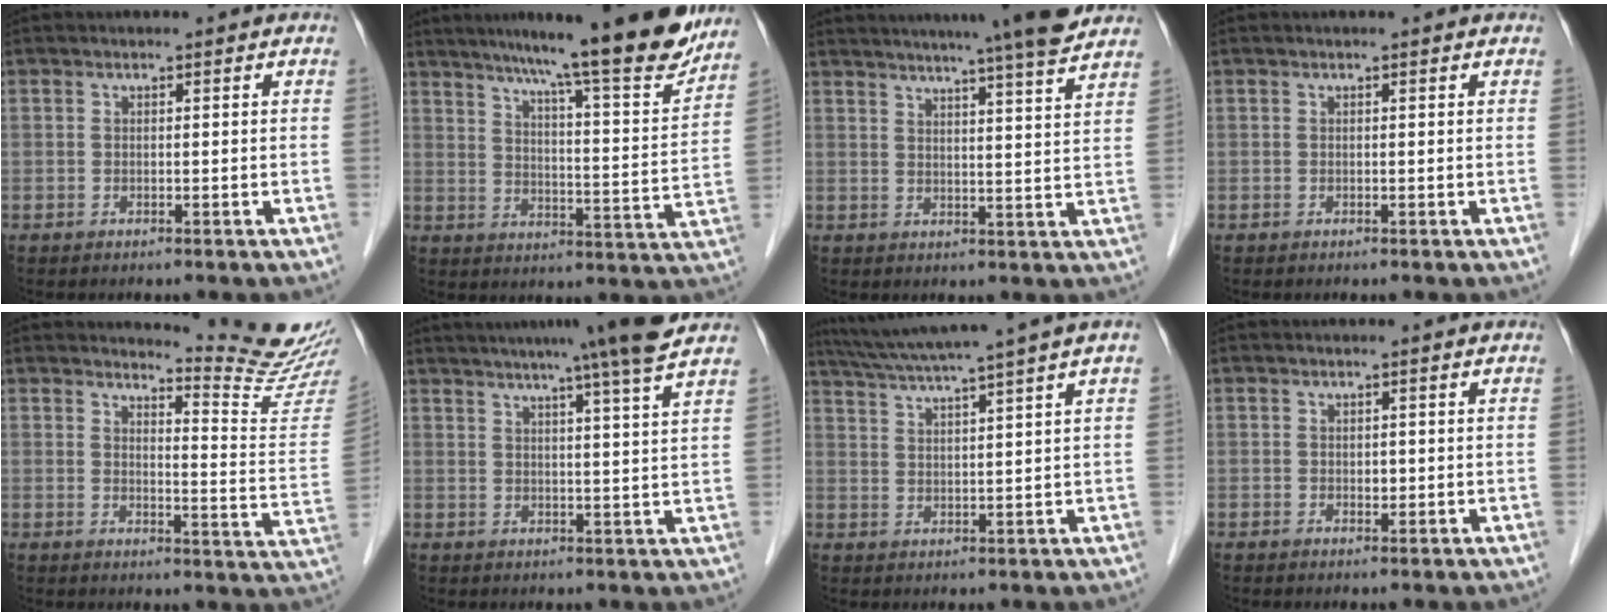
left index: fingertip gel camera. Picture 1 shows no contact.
{"total": 18.3, "force": [15.8, 0.5, 9.3], "torque": [-0.130, -0.030, 0.214]}
{"total": 14.6, "force": [12.7, -0.5, 7.3], "torque": [-0.116, 0.000, 0.158]}
{"total": 0.0}
{"total": 12.2, "force": [11.9, -2.2, 1.3], "torque": [-0.021, -0.120, 0.136]}
{"total": 12.4, "force": [10.3, -1.9, 6.7], "torque": [-0.105, -0.005, 0.123]}
{"total": 10.8, "force": [8.7, -2.1, 6.0], "torque": [-0.105, 0.014, 0.133]}
{"total": 1.0, "force": [0.0, 0.7, 0.7], "torque": [-0.011, 0.000, 0.002]}